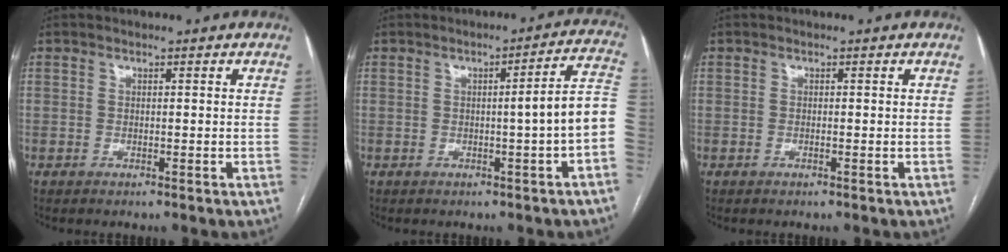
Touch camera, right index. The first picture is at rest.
{"total": 7.1, "force": [-1.4, -0.7, 7.0], "torque": [-0.079, 0.015, -0.022]}
{"total": 0.0}